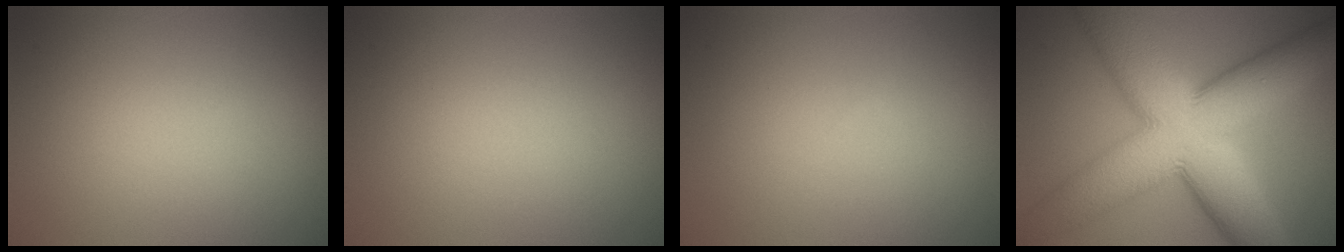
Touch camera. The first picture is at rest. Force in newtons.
{"total": 0.0}
{"total": 0.0}
{"total": 15.7, "press": 15.6, "slide": 0.6}